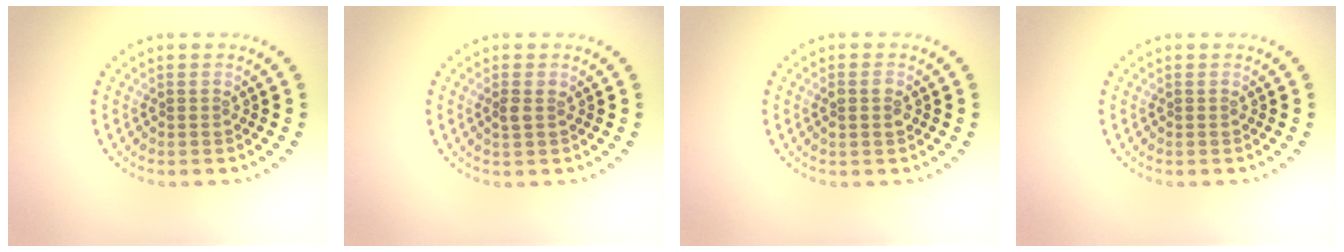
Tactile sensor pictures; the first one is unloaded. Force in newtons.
{"total": 0.9, "press": 0.9, "slide": 0.2}
{"total": 1.4, "press": 1.4, "slide": 0.3}
{"total": 0.0}